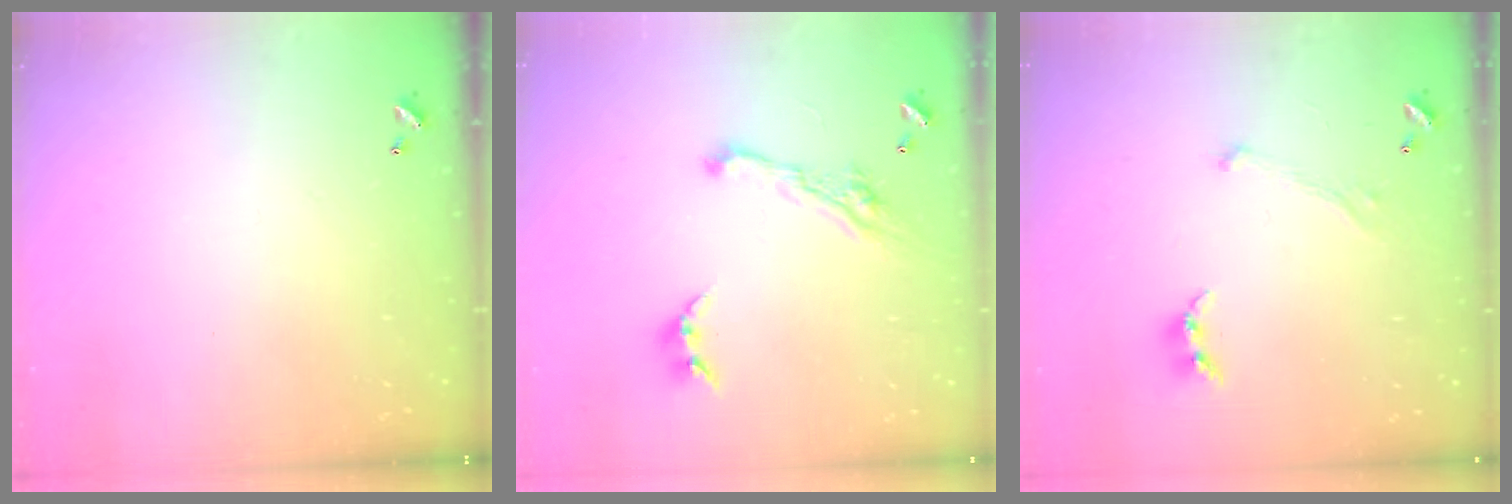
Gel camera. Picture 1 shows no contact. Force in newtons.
{"total": 7.7, "press": 7.7, "slide": 1.0}
{"total": 0.8, "press": 0.7, "slide": 0.4}